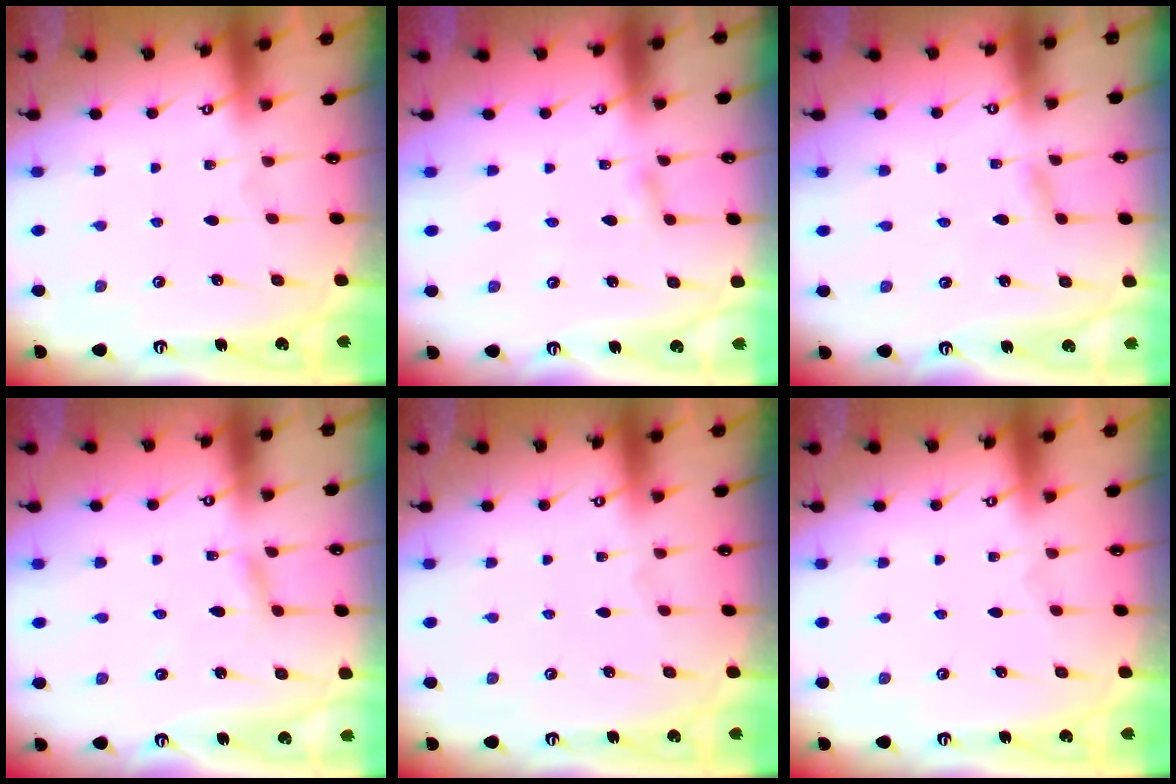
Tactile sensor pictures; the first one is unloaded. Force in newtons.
{"total": 2.8, "press": 2.8, "slide": 0.3}
{"total": 1.5, "press": 1.5, "slide": 0.2}
{"total": 2.5, "press": 2.4, "slide": 0.3}
{"total": 0.0}
{"total": 0.0}